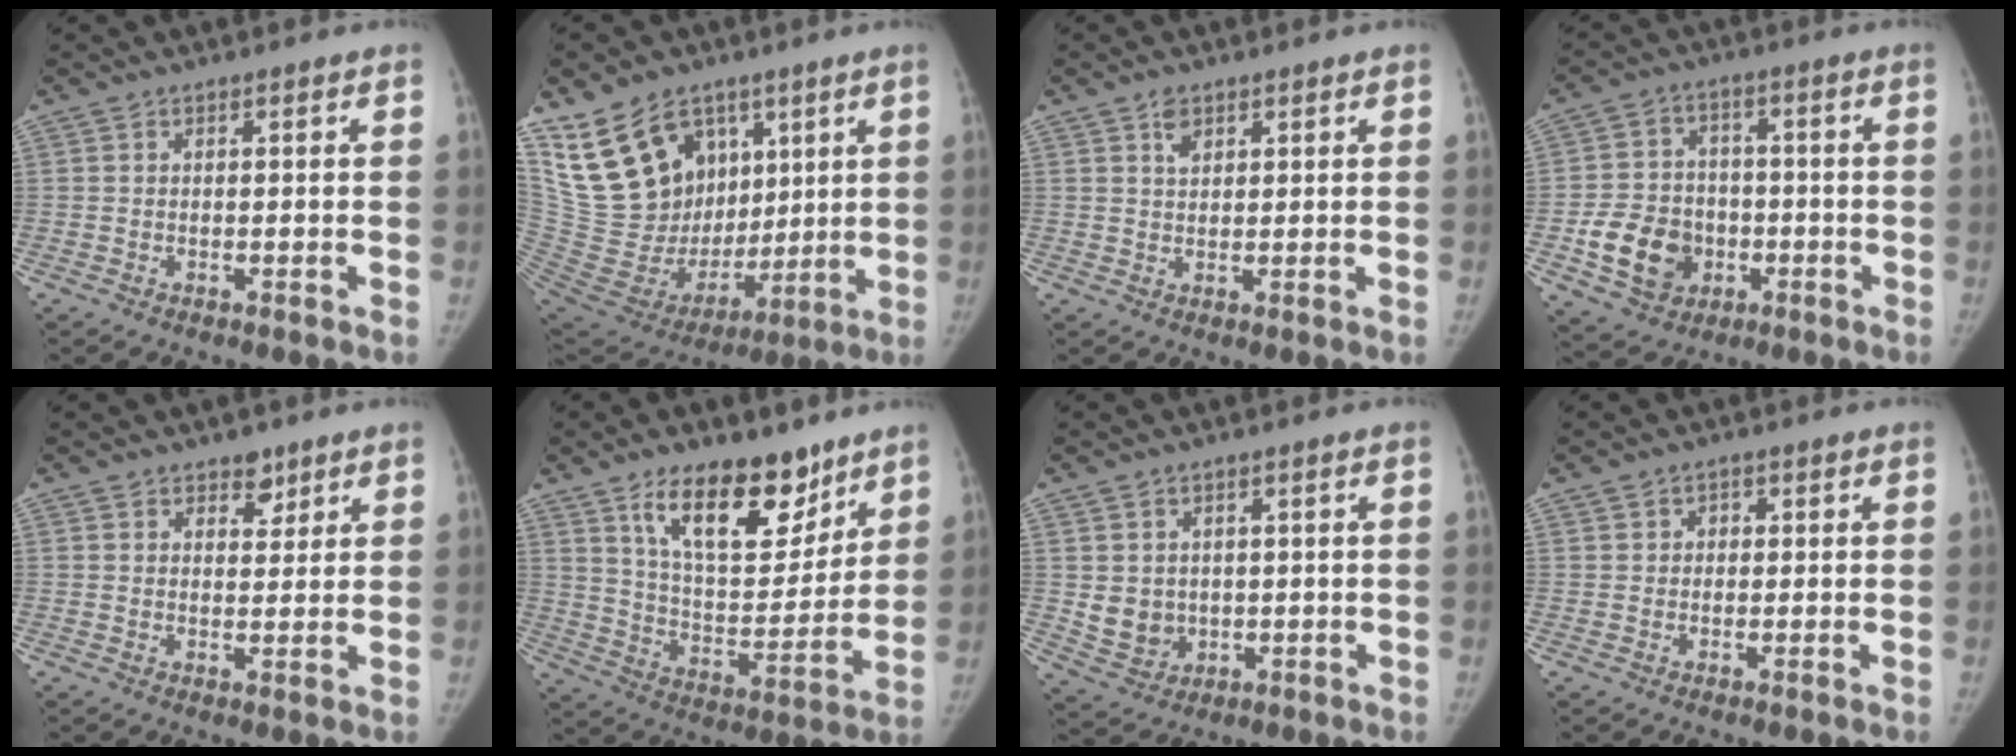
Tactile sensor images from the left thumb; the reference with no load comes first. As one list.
[{"total": 22.2, "force": [11.1, 15.2, 11.9], "torque": [-0.188, -0.027, 0.225]}, {"total": 2.7, "force": [1.6, 1.7, 1.4], "torque": [-0.016, -0.007, 0.029]}, {"total": 12.0, "force": [-3.4, 9.9, 5.9], "torque": [-0.073, 0.016, -0.053]}, {"total": 3.5, "force": [2.4, 2.2, 1.3], "torque": [0.004, -0.015, 0.037]}, {"total": 18.0, "force": [11.7, 8.4, 10.9], "torque": [-0.122, -0.078, 0.203]}, {"total": 5.5, "force": [0.6, 4.9, 2.5], "torque": [-0.024, -0.009, 0.028]}, {"total": 1.6, "force": [0.3, 1.5, 0.4], "torque": [0.004, 0.002, 0.000]}]